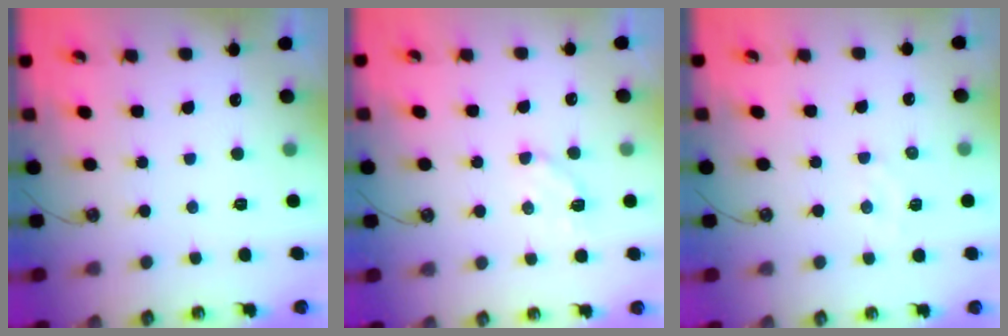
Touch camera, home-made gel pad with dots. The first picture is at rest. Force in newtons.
{"total": 4.7, "press": 4.7, "slide": 0.7}
{"total": 5.8, "press": 5.8, "slide": 0.8}